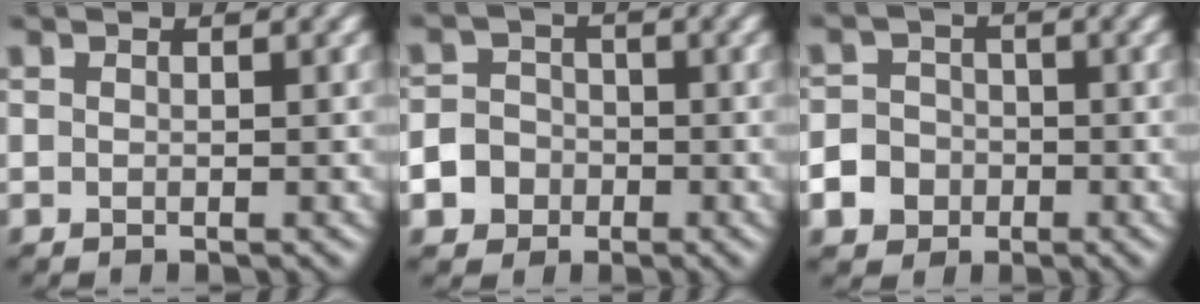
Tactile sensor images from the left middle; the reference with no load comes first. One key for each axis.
{"total": 5.8, "fx": -3.0, "fy": 4.9, "fz": 0.8, "tx": -0.007, "ty": -0.007, "tz": -0.072}
{"total": 6.3, "fx": -3.4, "fy": 5.3, "fz": 1.0, "tx": -0.018, "ty": -0.013, "tz": -0.079}